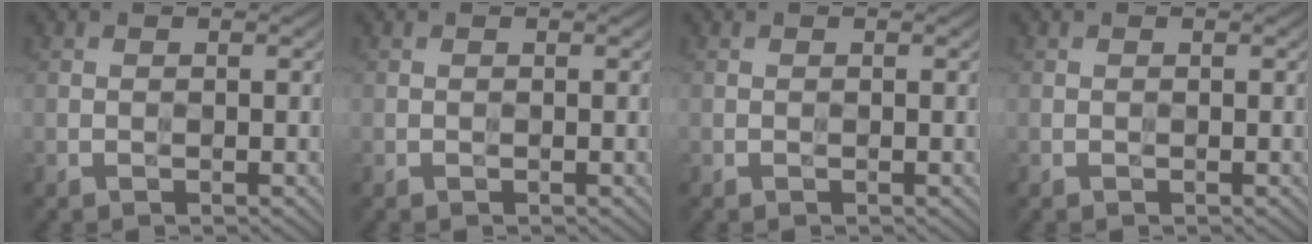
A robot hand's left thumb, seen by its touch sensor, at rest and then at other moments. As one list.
[{"total": 0.0}, {"total": 0.0}, {"total": 0.0}]